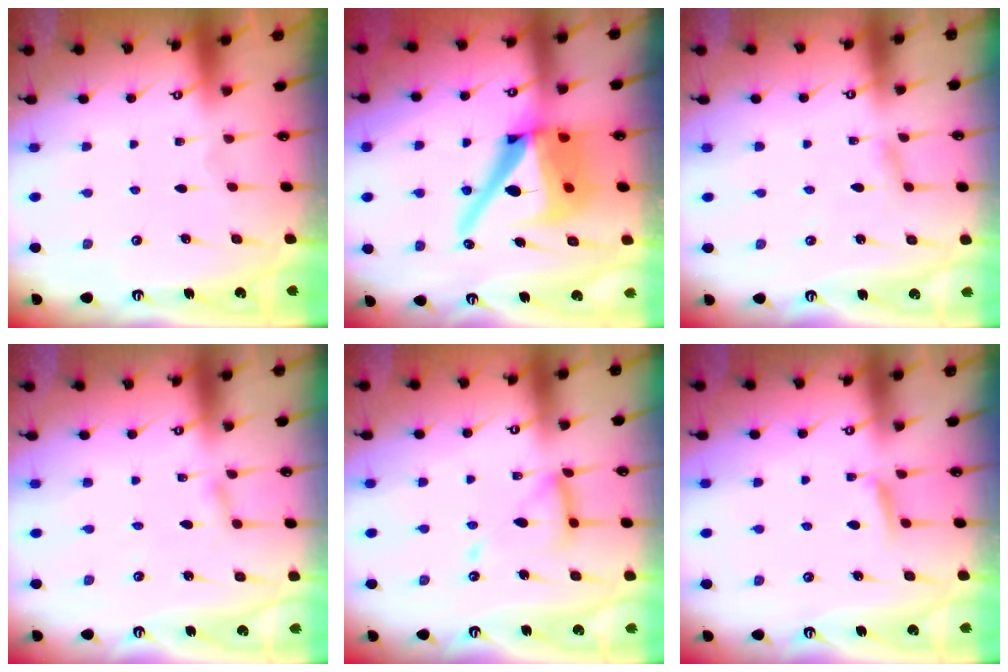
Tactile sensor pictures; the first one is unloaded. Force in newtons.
{"total": 20.2, "press": 20.1, "slide": 2.1}
{"total": 2.4, "press": 2.4, "slide": 0.3}
{"total": 1.8, "press": 1.8, "slide": 0.2}
{"total": 12.9, "press": 12.9, "slide": 1.3}
{"total": 5.0, "press": 4.9, "slide": 0.8}